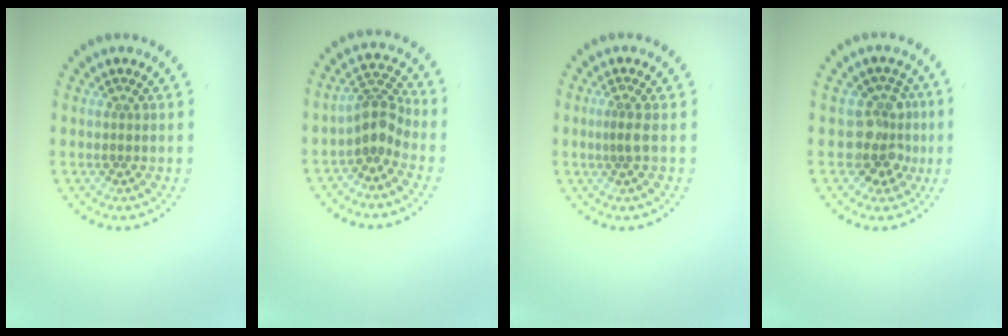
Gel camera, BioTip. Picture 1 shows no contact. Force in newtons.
{"total": 3.0, "press": 2.2, "slide": 2.0}
{"total": 1.2, "press": 0.8, "slide": 0.9}
{"total": 3.6, "press": 3.2, "slide": 1.7}